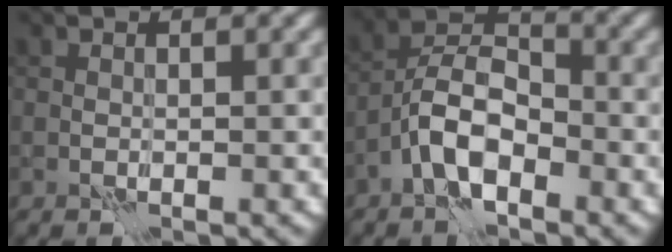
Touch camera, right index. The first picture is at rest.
{"total": 5.4, "force": [-3.2, 2.5, 3.6], "torque": [-0.059, 0.010, -0.067]}